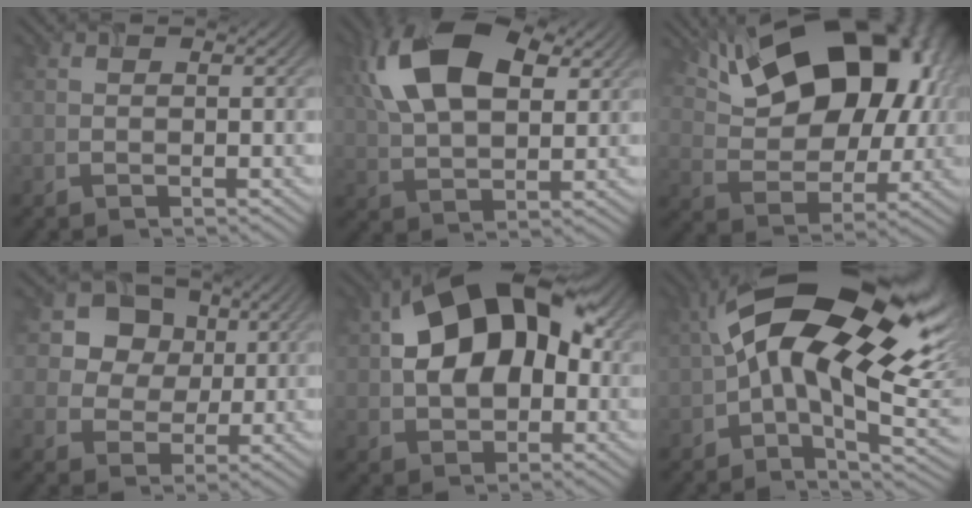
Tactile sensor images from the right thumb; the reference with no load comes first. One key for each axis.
{"total": 14.7, "fx": 5.8, "fy": 8.0, "fz": 10.9, "tx": -0.235, "ty": 0.025, "tz": 0.103}
{"total": 19.7, "fx": 8.9, "fy": 10.9, "fz": 13.8, "tx": -0.232, "ty": 0.039, "tz": 0.128}
{"total": 8.4, "fx": 3.0, "fy": 7.0, "fz": 3.6, "tx": -0.100, "ty": 0.010, "tz": 0.052}
{"total": 15.7, "fx": 3.4, "fy": 10.1, "fz": 11.4, "tx": -0.168, "ty": 0.034, "tz": 0.043}
{"total": 20.0, "fx": 5.1, "fy": 9.5, "fz": 16.9, "tx": -0.278, "ty": 0.019, "tz": 0.077}